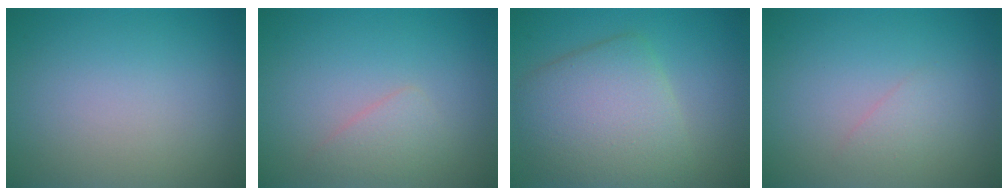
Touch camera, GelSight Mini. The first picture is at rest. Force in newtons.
{"total": 1.7, "press": 1.7, "slide": 0.1}
{"total": 6.8, "press": 6.8, "slide": 0.3}
{"total": 1.0, "press": 1.0, "slide": 0.0}